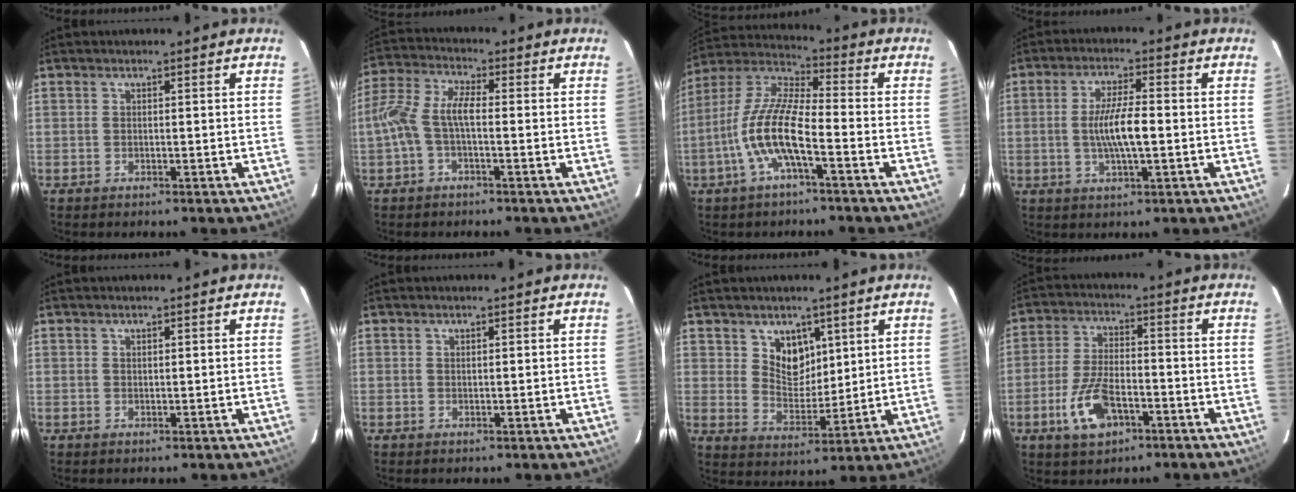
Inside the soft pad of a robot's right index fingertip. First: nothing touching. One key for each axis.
{"total": 7.2, "fx": -1.3, "fy": 2.7, "fz": 6.5, "tx": -0.151, "ty": 0.018, "tz": -0.028}
{"total": 12.2, "fx": -4.5, "fy": 2.9, "fz": 11.0, "tx": -0.231, "ty": 0.001, "tz": -0.092}
{"total": 7.5, "fx": -0.8, "fy": 1.4, "fz": 7.3, "tx": -0.136, "ty": 0.000, "tz": -0.013}
{"total": 0.7, "fx": 0.4, "fy": 0.3, "fz": 0.4, "tx": -0.007, "ty": 0.003, "tz": 0.008}
{"total": 0.5, "fx": 0.3, "fy": 0.2, "fz": 0.4, "tx": -0.007, "ty": 0.003, "tz": 0.007}
{"total": 7.0, "fx": 3.8, "fy": 5.1, "fz": 2.9, "tx": -0.042, "ty": -0.002, "tz": 0.076}
{"total": 7.7, "fx": -3.5, "fy": 3.6, "fz": 5.9, "tx": -0.131, "ty": -0.003, "tz": -0.062}